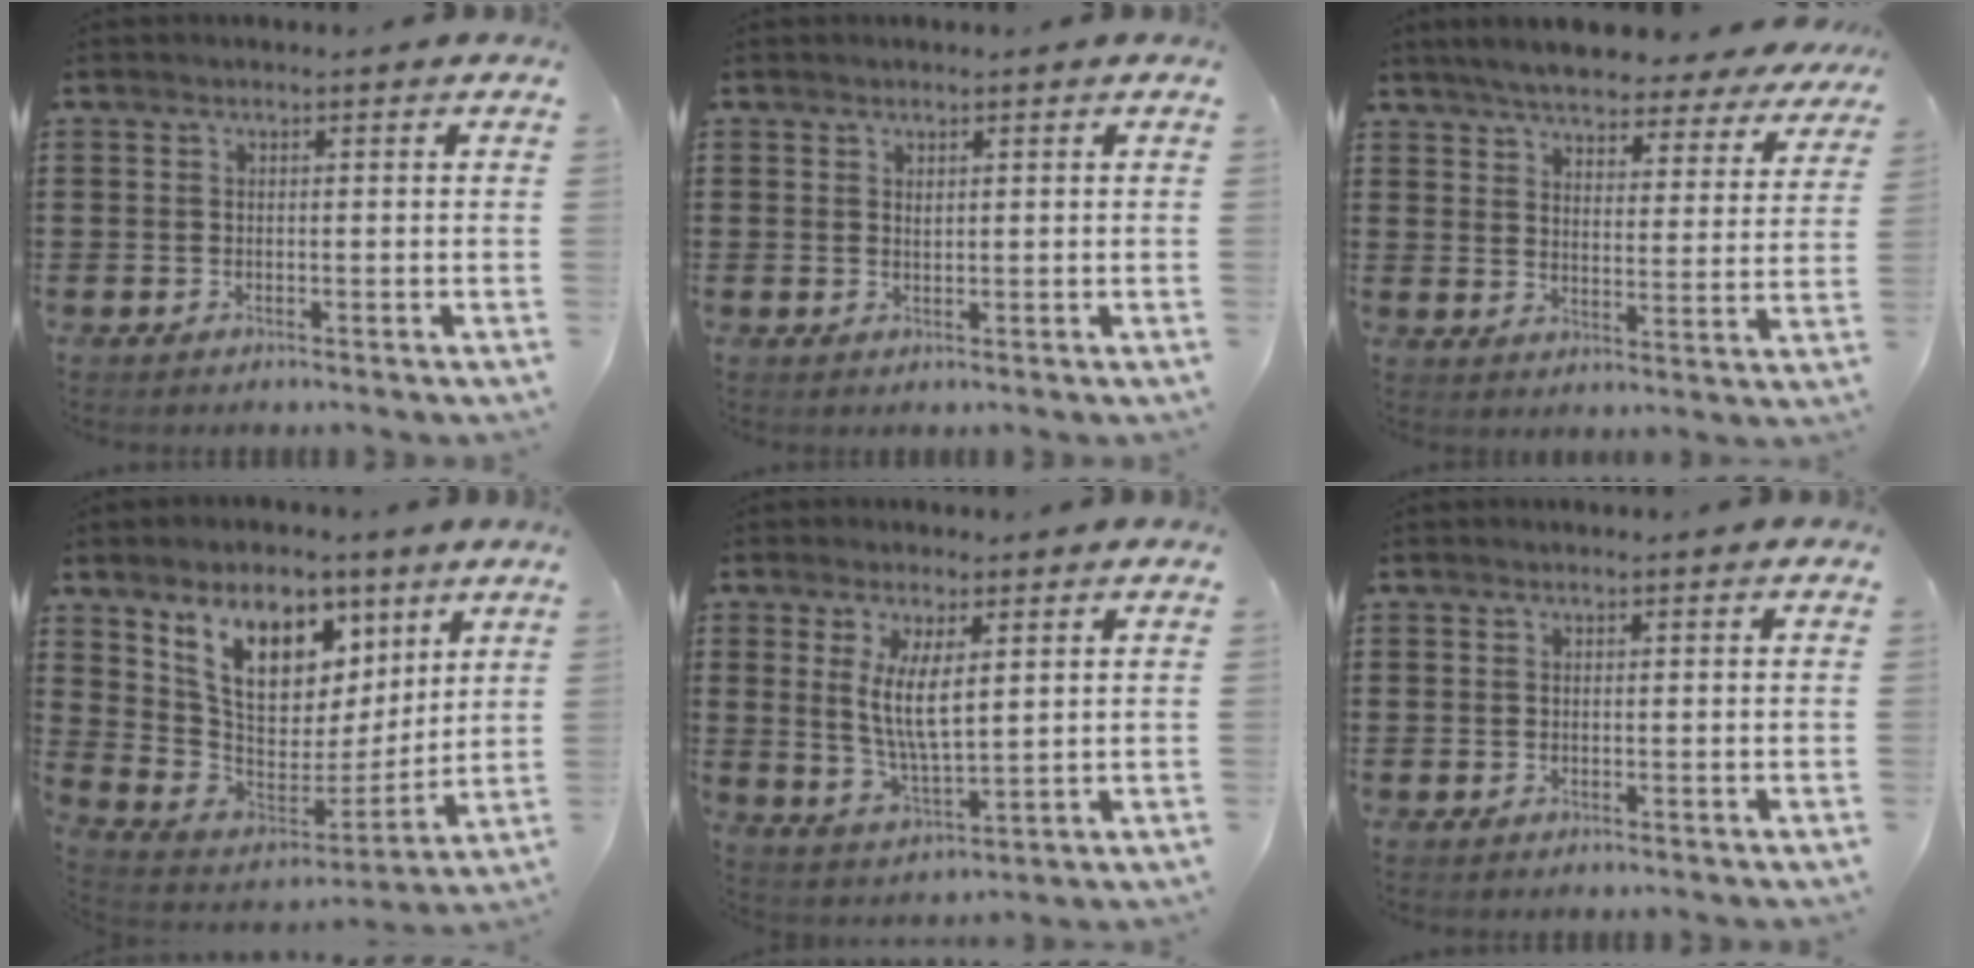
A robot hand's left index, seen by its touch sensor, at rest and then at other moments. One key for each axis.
{"total": 0.7, "fx": 0.5, "fy": 0.3, "fz": 0.3, "tx": -0.008, "ty": 0.000, "tz": 0.010}
{"total": 5.4, "fx": 5.2, "fy": 0.3, "fz": 1.4, "tx": -0.054, "ty": -0.030, "tz": 0.088}
{"total": 12.4, "fx": 7.5, "fy": 7.5, "fz": 6.5, "tx": -0.142, "ty": -0.021, "tz": 0.146}
{"total": 7.4, "fx": 2.2, "fy": 2.7, "fz": 6.5, "tx": -0.131, "ty": -0.002, "tz": 0.036}
{"total": 0.0}